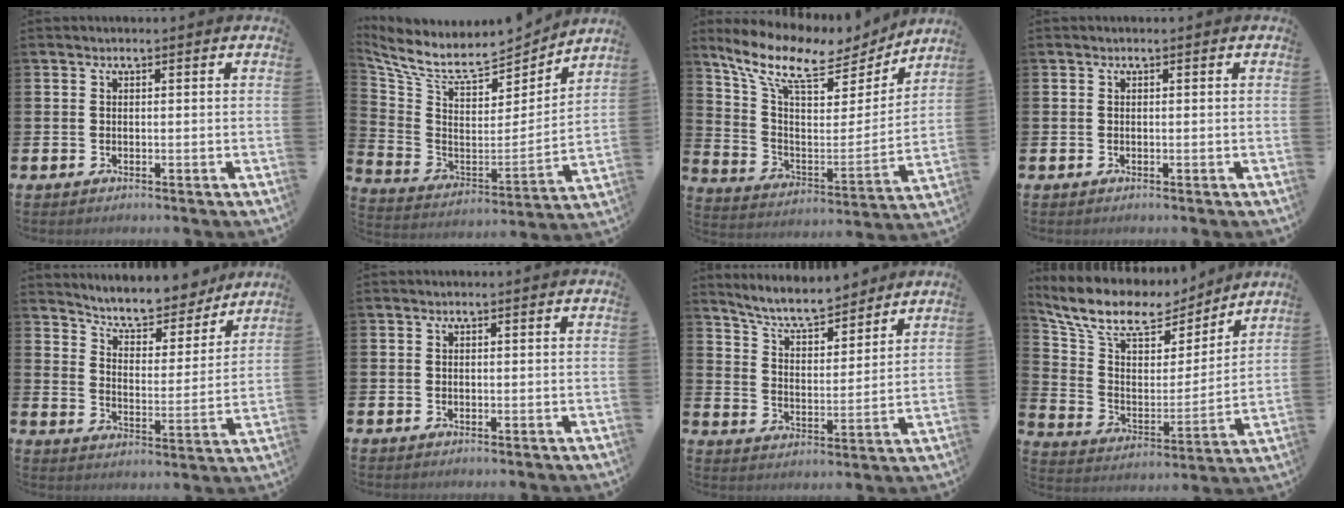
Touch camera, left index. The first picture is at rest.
{"total": 9.2, "force": [8.2, 2.7, 3.3], "torque": [-0.102, -0.059, 0.138]}
{"total": 11.0, "force": [9.1, 3.5, 4.9], "torque": [-0.128, -0.058, 0.154]}
{"total": 0.0}
{"total": 7.9, "force": [7.5, 1.9, 1.7], "torque": [-0.051, -0.061, 0.127]}
{"total": 0.0}
{"total": 7.9, "force": [7.3, 1.4, 2.7], "torque": [-0.067, -0.045, 0.128]}
{"total": 11.5, "force": [9.6, 4.6, 4.4], "torque": [-0.124, -0.056, 0.166]}